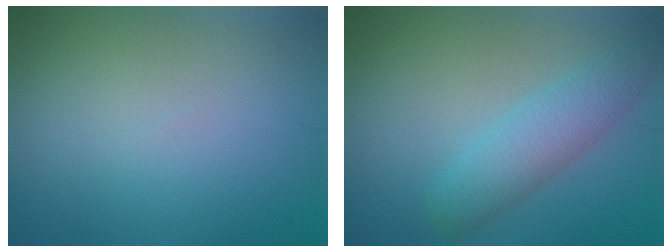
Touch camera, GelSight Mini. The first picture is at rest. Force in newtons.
{"total": 3.7, "press": 3.7, "slide": 0.2}